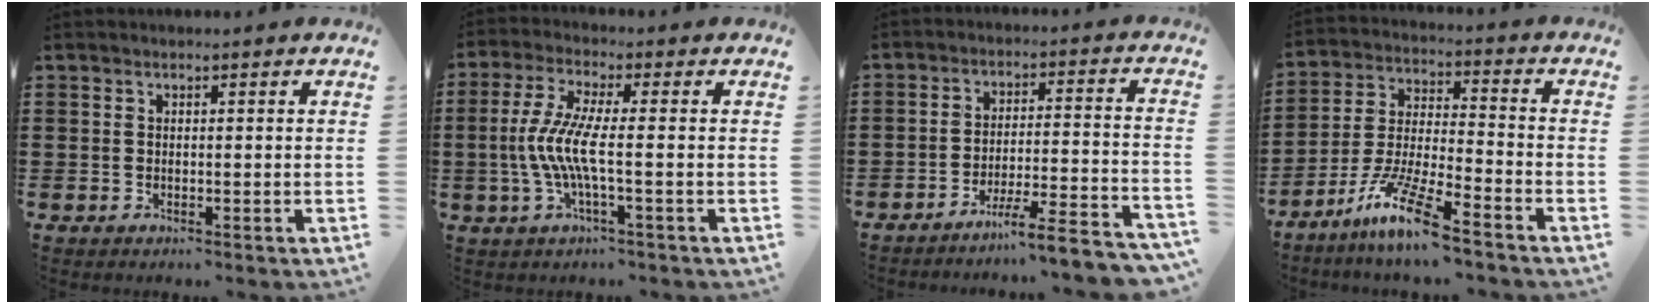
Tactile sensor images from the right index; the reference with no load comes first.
{"total": 7.2, "force": [-1.4, 0.8, 7.0], "torque": [-0.166, -0.020, -0.039]}
{"total": 6.8, "force": [-6.0, -0.3, 3.2], "torque": [-0.047, -0.005, -0.115]}
{"total": 10.8, "force": [-8.3, 0.4, 6.9], "torque": [-0.151, -0.001, -0.168]}